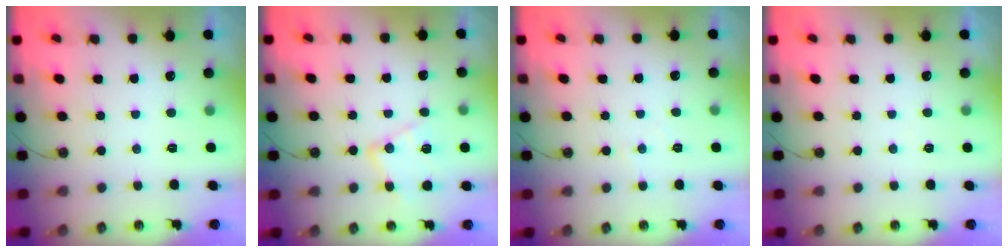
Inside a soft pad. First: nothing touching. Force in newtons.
{"total": 12.7, "press": 12.6, "slide": 0.9}
{"total": 2.6, "press": 2.5, "slide": 0.5}
{"total": 2.3, "press": 2.2, "slide": 0.4}